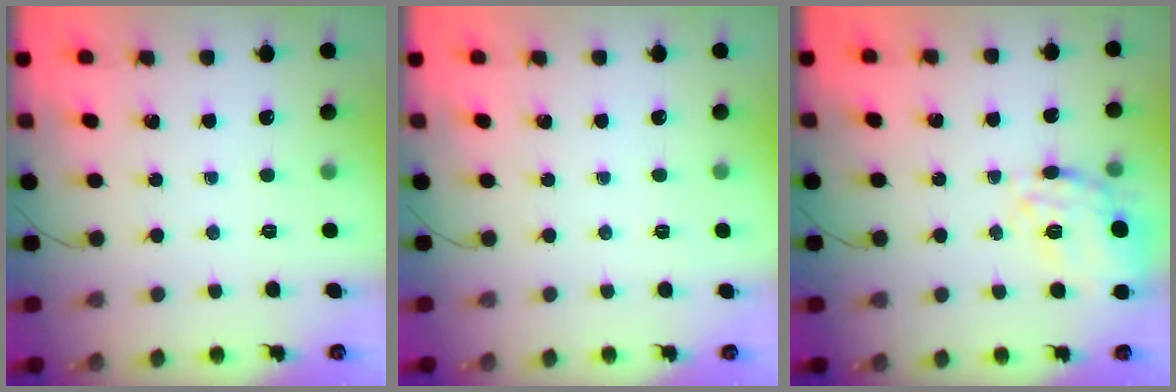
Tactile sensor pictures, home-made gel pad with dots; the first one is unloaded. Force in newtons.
{"total": 2.4, "press": 2.1, "slide": 1.2}
{"total": 19.2, "press": 19.2, "slide": 0.1}